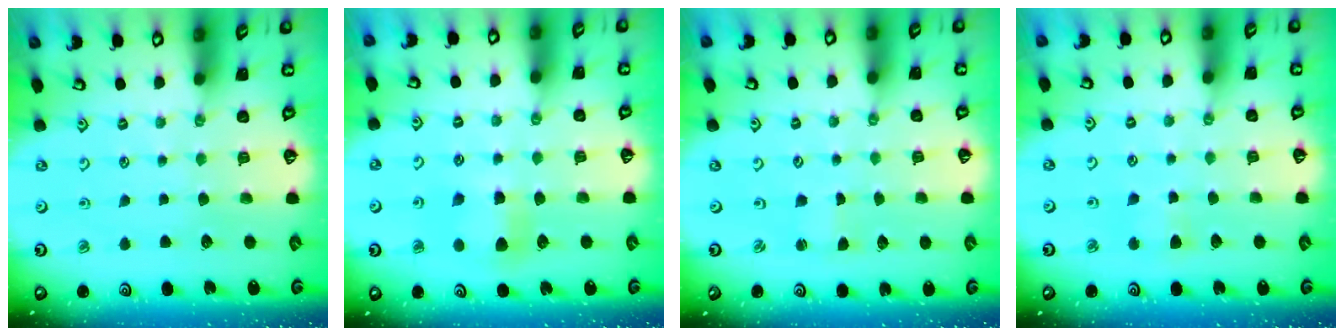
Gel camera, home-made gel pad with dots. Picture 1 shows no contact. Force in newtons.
{"total": 5.6, "press": 5.6, "slide": 0.1}
{"total": 0.6, "press": 0.6, "slide": 0.0}
{"total": 3.3, "press": 3.2, "slide": 0.7}